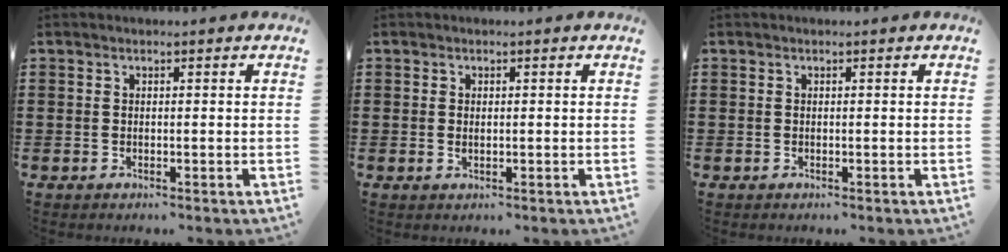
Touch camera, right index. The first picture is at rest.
{"total": 0.6, "force": [0.2, 0.4, 0.5], "torque": [-0.011, 0.002, 0.003]}
{"total": 0.0}